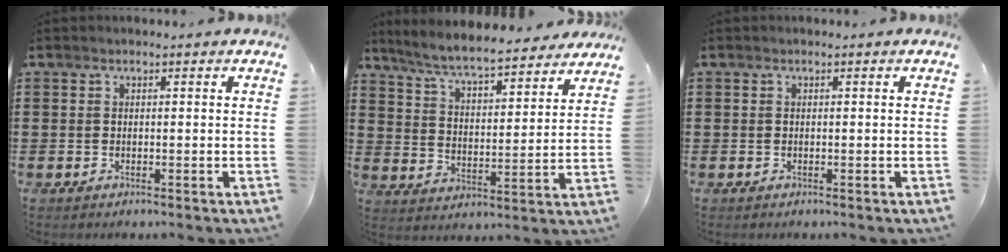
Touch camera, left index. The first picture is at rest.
{"total": 6.7, "force": [6.2, 0.3, 2.7], "torque": [-0.078, -0.037, 0.104]}
{"total": 0.0}